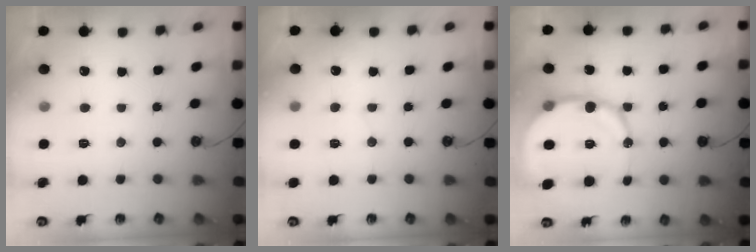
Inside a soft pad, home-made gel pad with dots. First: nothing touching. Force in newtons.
{"total": 3.3, "press": 3.2, "slide": 0.8}
{"total": 15.7, "press": 15.5, "slide": 2.8}